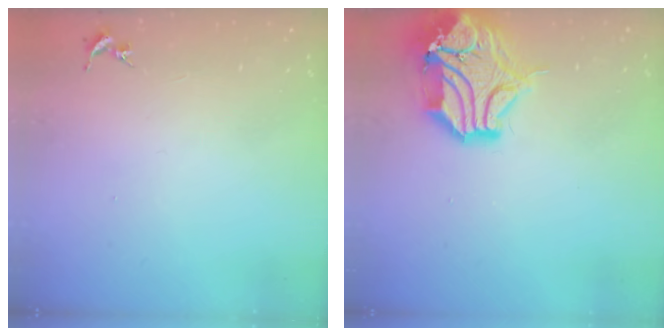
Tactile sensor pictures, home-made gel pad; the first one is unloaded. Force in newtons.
{"total": 16.8, "press": 16.6, "slide": 2.4}